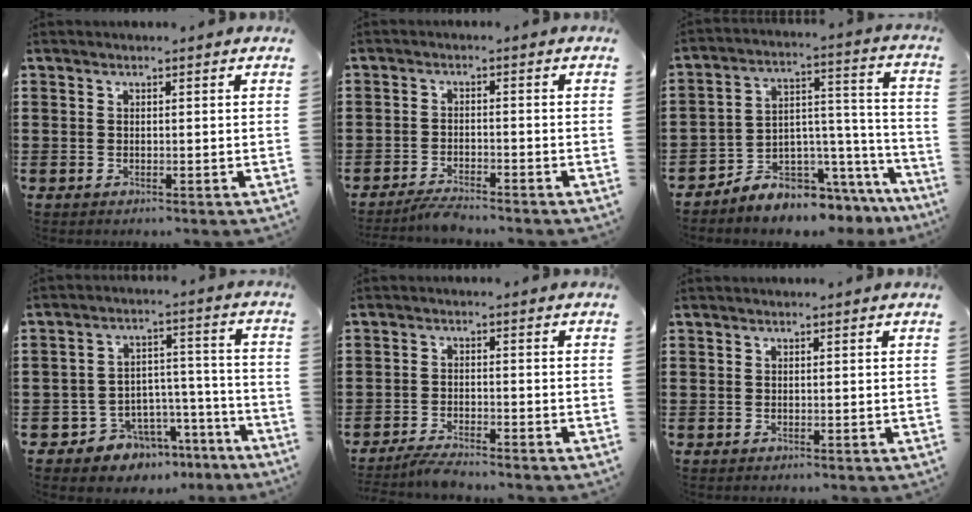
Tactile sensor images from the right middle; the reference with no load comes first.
{"total": 2.6, "force": [-2.5, 0.0, 0.6], "torque": [-0.013, 0.001, -0.051]}
{"total": 5.7, "force": [-5.5, 1.7, -0.2], "torque": [0.001, 0.000, -0.105]}
{"total": 6.2, "force": [-5.2, 3.3, 0.4], "torque": [-0.014, 0.026, -0.098]}
{"total": 2.8, "force": [-2.7, 0.0, 0.7], "torque": [-0.015, 0.001, -0.054]}
{"total": 0.0}